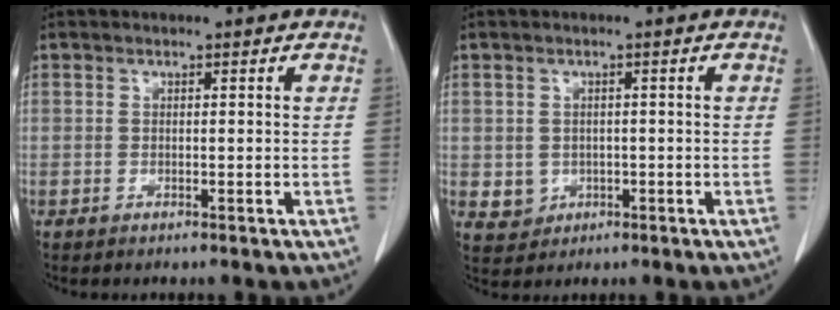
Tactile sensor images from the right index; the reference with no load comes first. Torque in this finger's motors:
{"motor_torque": [-0.36, 0.28, -0.44, -0.16]}